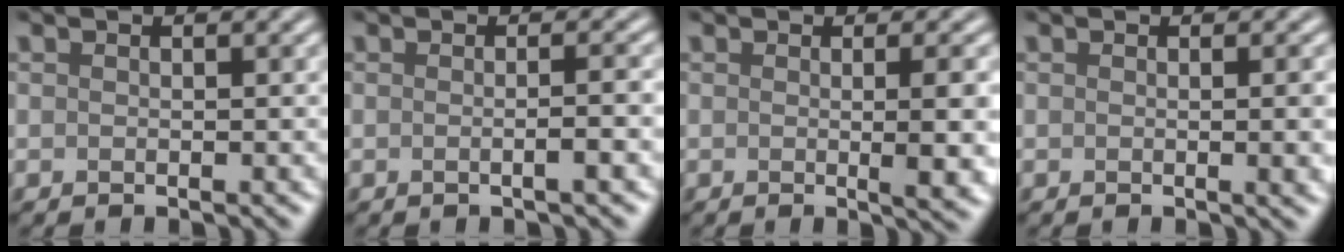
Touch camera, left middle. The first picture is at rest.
{"total": 2.2, "force": [-0.2, 0.7, 2.1], "torque": [-0.017, 0.000, -0.007]}
{"total": 4.9, "force": [-0.1, 1.4, 4.7], "torque": [-0.053, 0.002, 0.002]}
{"total": 3.6, "force": [0.0, 1.5, 3.3], "torque": [-0.016, 0.009, -0.002]}